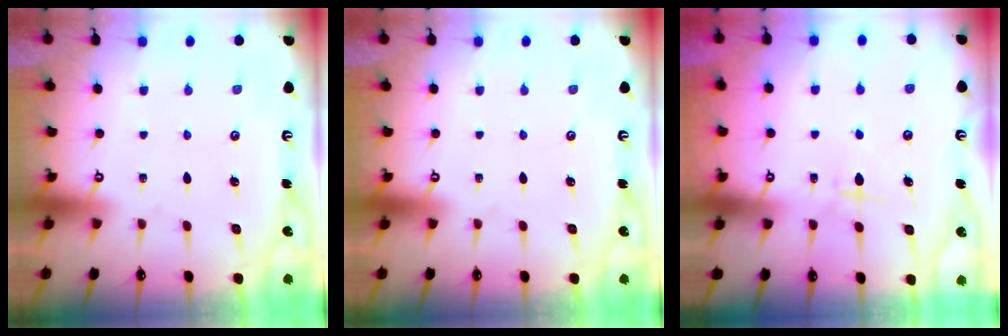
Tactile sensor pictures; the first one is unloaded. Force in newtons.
{"total": 0.0}
{"total": 5.8, "press": 5.7, "slide": 0.8}